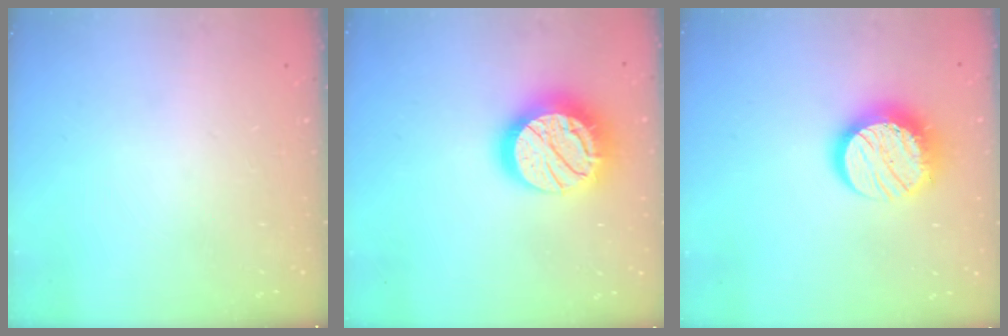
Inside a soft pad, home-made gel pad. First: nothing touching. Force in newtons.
{"total": 20.6, "press": 20.5, "slide": 1.4}
{"total": 14.3, "press": 14.3, "slide": 1.0}